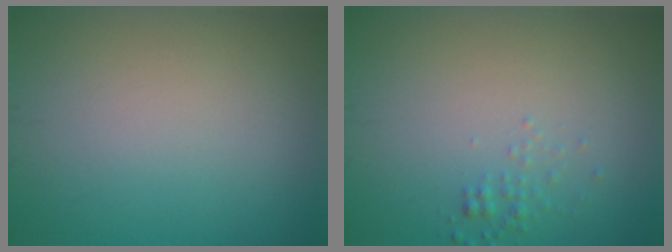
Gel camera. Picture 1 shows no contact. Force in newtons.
{"total": 0.9, "press": 0.9, "slide": 0.0}